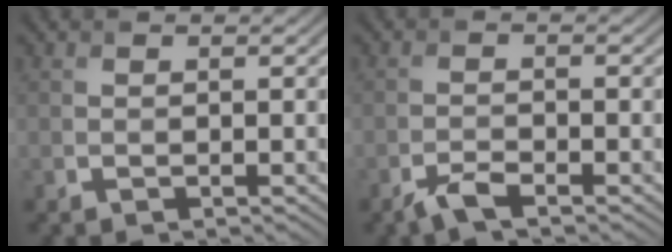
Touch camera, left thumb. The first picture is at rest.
{"total": 2.4, "force": [-1.8, 0.5, 1.4], "torque": [-0.032, 0.000, -0.043]}